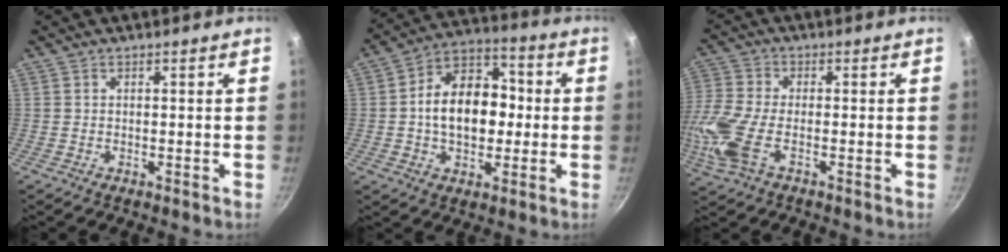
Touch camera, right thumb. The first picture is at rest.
{"total": 15.0, "force": [-0.1, 9.9, 11.3], "torque": [-0.151, 0.031, -0.010]}
{"total": 12.6, "force": [-3.8, 6.3, 10.2], "torque": [-0.268, 0.004, -0.074]}